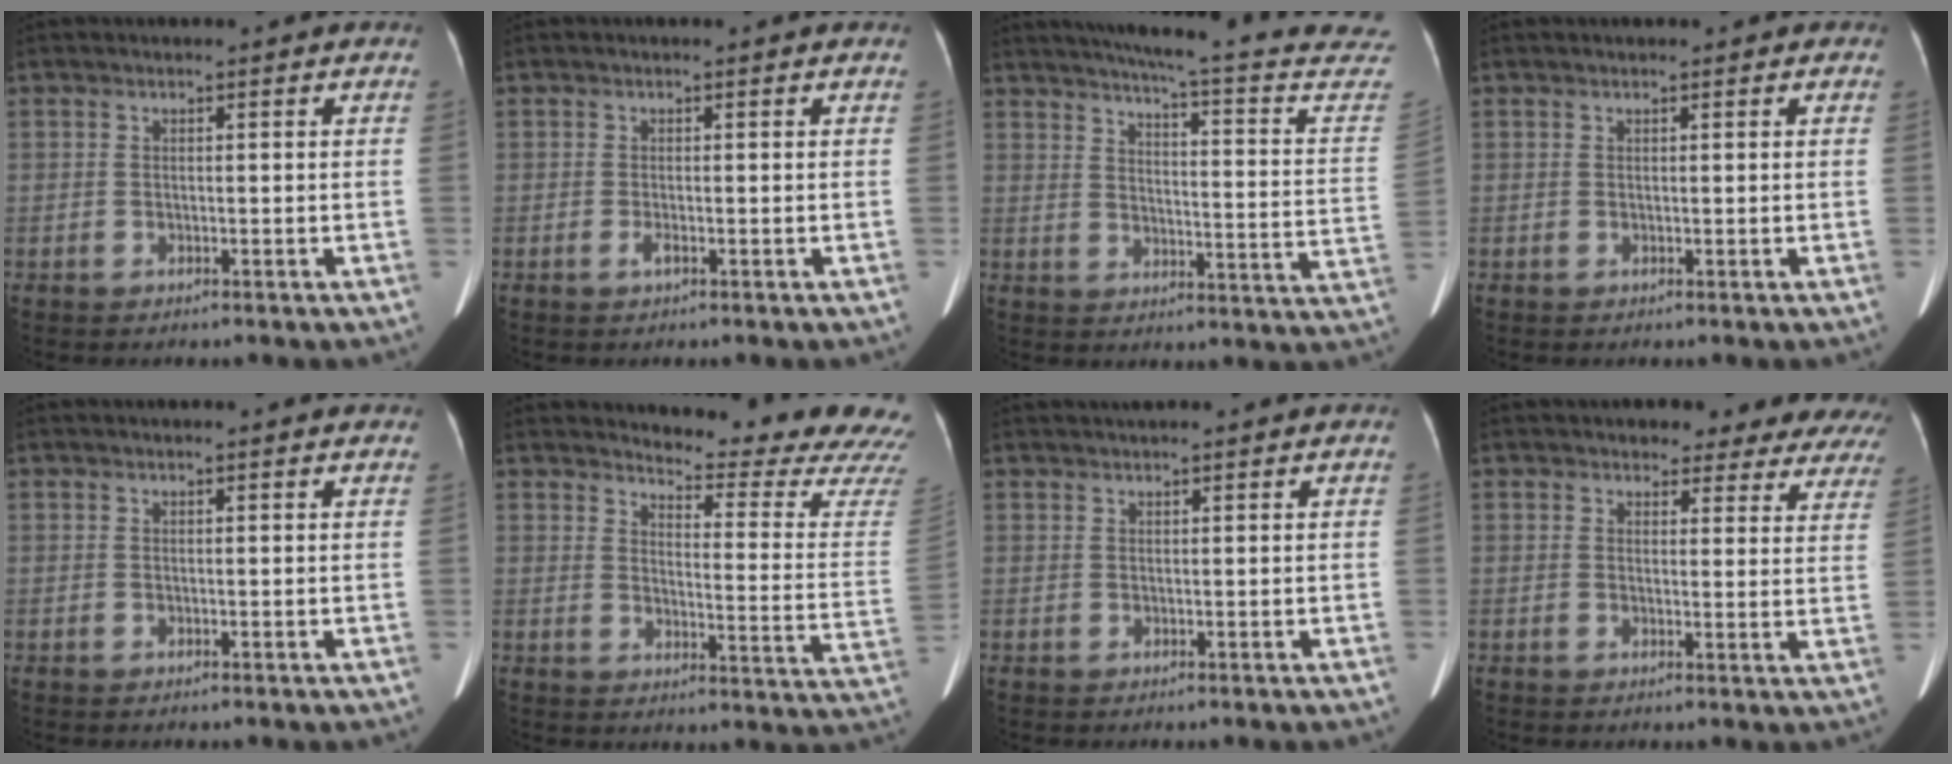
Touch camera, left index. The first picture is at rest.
{"total": 0.8, "force": [-0.3, 0.0, 0.8], "torque": [-0.015, 0.000, -0.006]}
{"total": 24.6, "force": [21.8, 1.3, 11.4], "torque": [-0.154, -0.063, 0.250]}
{"total": 0.8, "force": [0.6, 0.4, 0.4], "torque": [-0.006, 0.009, 0.005]}
{"total": 2.6, "force": [2.4, 0.2, 1.0], "torque": [-0.013, 0.012, 0.020]}
{"total": 18.1, "force": [17.7, -0.6, 3.7], "torque": [-0.049, -0.148, 0.190]}
{"total": 4.6, "force": [4.0, 0.5, 2.1], "torque": [-0.026, 0.036, 0.056]}
{"total": 14.5, "force": [13.3, 4.9, 2.9], "torque": [0.012, -0.025, 0.118]}